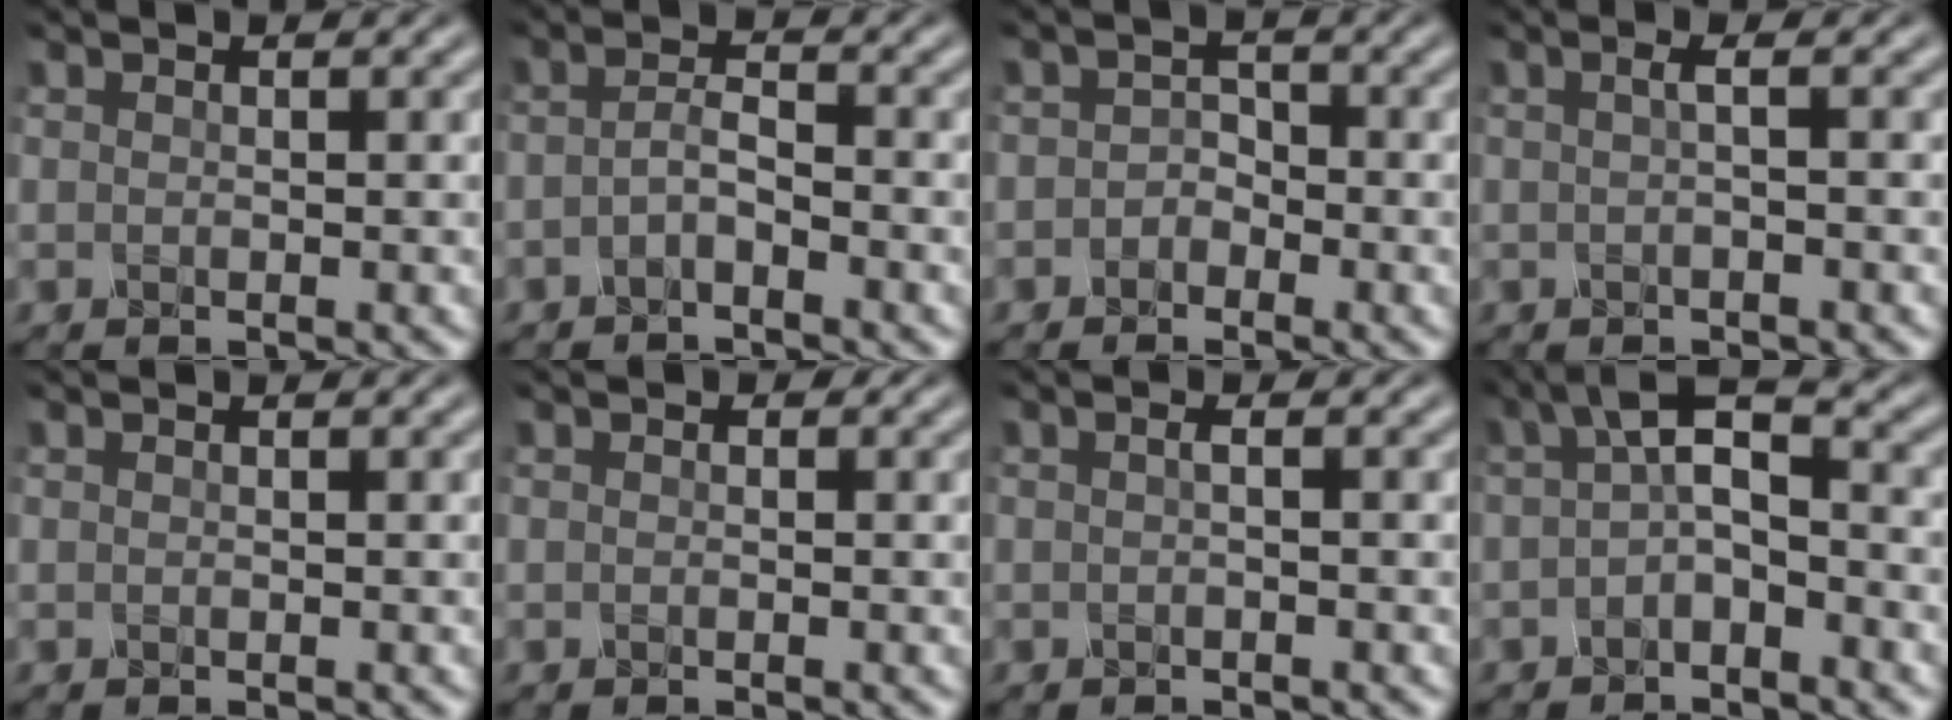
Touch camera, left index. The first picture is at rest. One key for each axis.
{"total": 1.8, "fx": -1.4, "fy": 0.4, "fz": 1.1, "tx": -0.026, "ty": 0.006, "tz": -0.032}
{"total": 1.6, "fx": -1.2, "fy": 1.1, "fz": 0.4, "tx": -0.003, "ty": 0.003, "tz": -0.027}
{"total": 1.3, "fx": -0.3, "fy": 0.2, "fz": 1.2, "tx": -0.022, "ty": 0.004, "tz": -0.013}
{"total": 0.0}
{"total": 0.5, "fx": 0.1, "fy": 0.5, "fz": 0.1, "tx": -0.003, "ty": 0.000, "tz": -0.005}
{"total": 0.7, "fx": -0.3, "fy": 0.0, "fz": 0.6, "tx": -0.014, "ty": 0.005, "tz": -0.009}
{"total": 3.9, "fx": -0.5, "fy": 1.7, "fz": 3.5, "tx": -0.061, "ty": 0.015, "tz": -0.020}